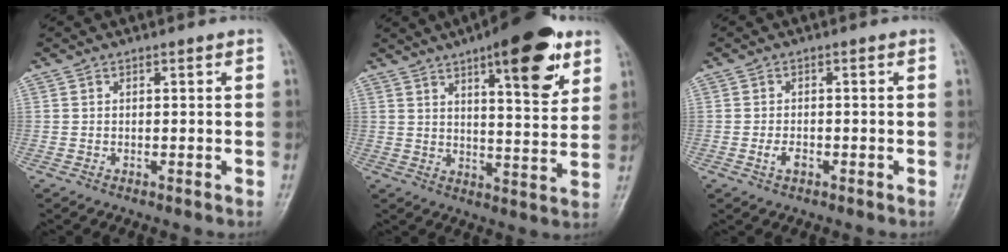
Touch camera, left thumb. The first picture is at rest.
{"total": 16.2, "force": [8.8, 4.9, 12.6], "torque": [-0.150, -0.037, 0.123]}
{"total": 2.3, "force": [-1.0, 1.3, 1.6], "torque": [-0.032, 0.007, -0.017]}